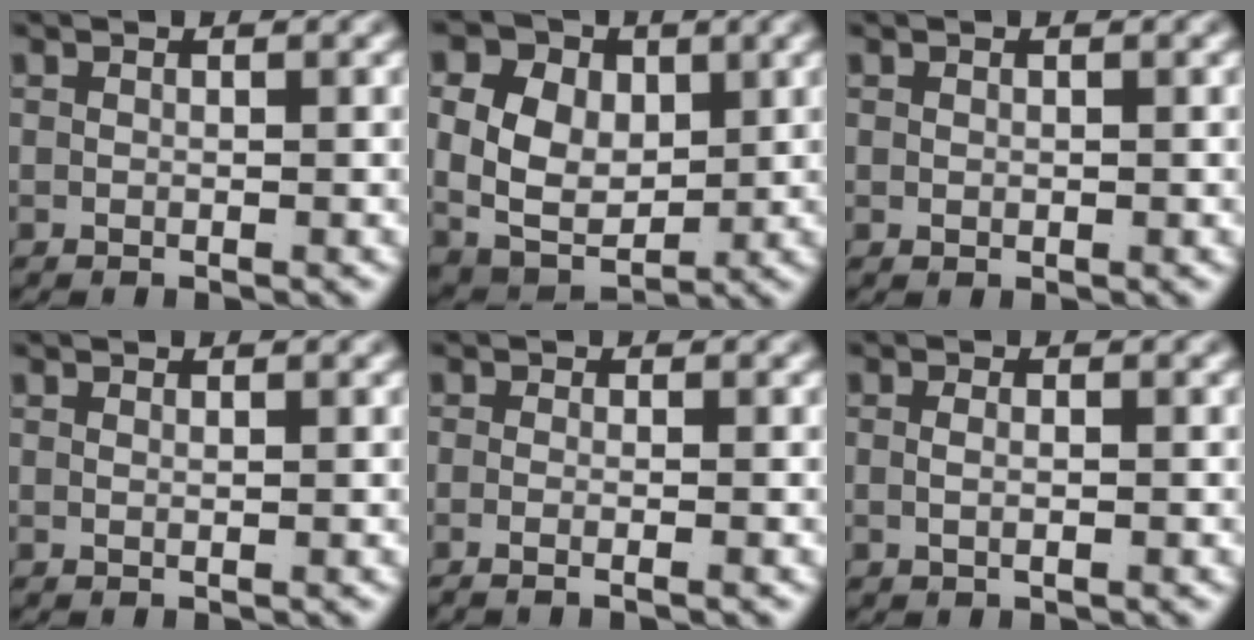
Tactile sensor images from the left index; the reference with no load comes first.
{"total": 11.6, "force": [0.7, 9.6, 6.5], "torque": [-0.138, -0.030, 0.012]}
{"total": 0.0}
{"total": 0.6, "force": [0.3, -0.5, 0.2], "torque": [-0.002, -0.005, 0.010]}
{"total": 1.6, "force": [-1.2, -0.1, 1.0], "torque": [-0.031, -0.011, -0.017]}
{"total": 1.0, "force": [-0.4, -0.1, 0.9], "torque": [-0.024, -0.010, -0.001]}